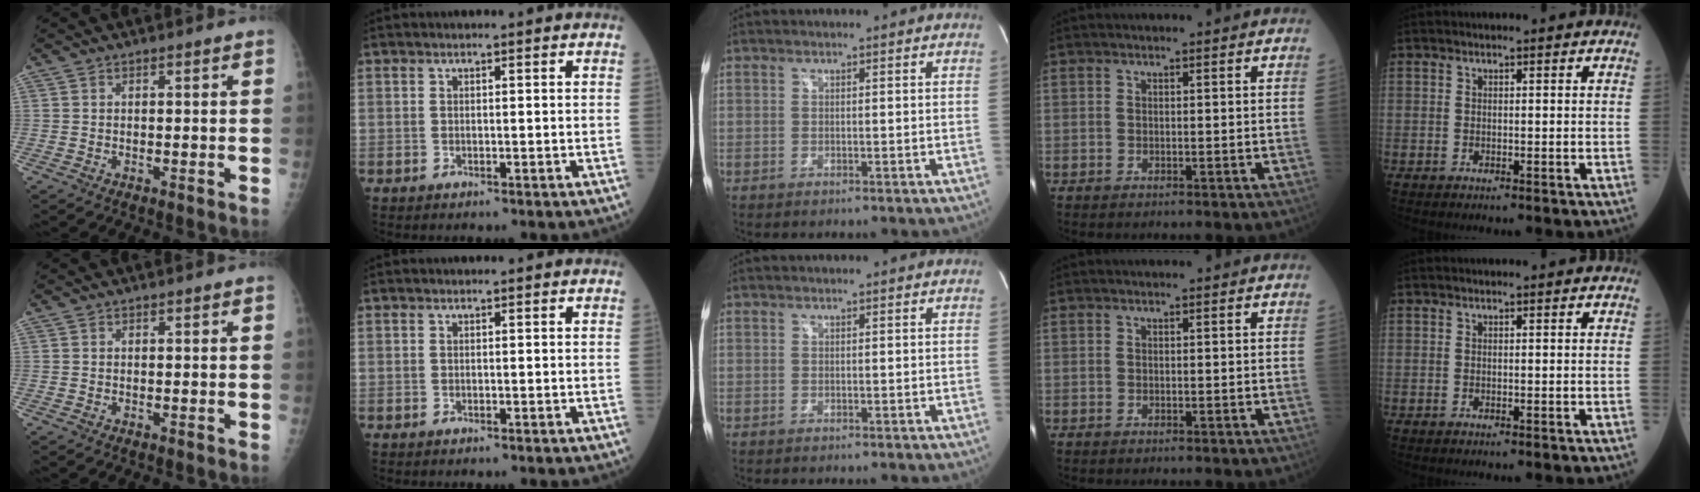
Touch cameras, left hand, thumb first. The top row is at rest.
{}